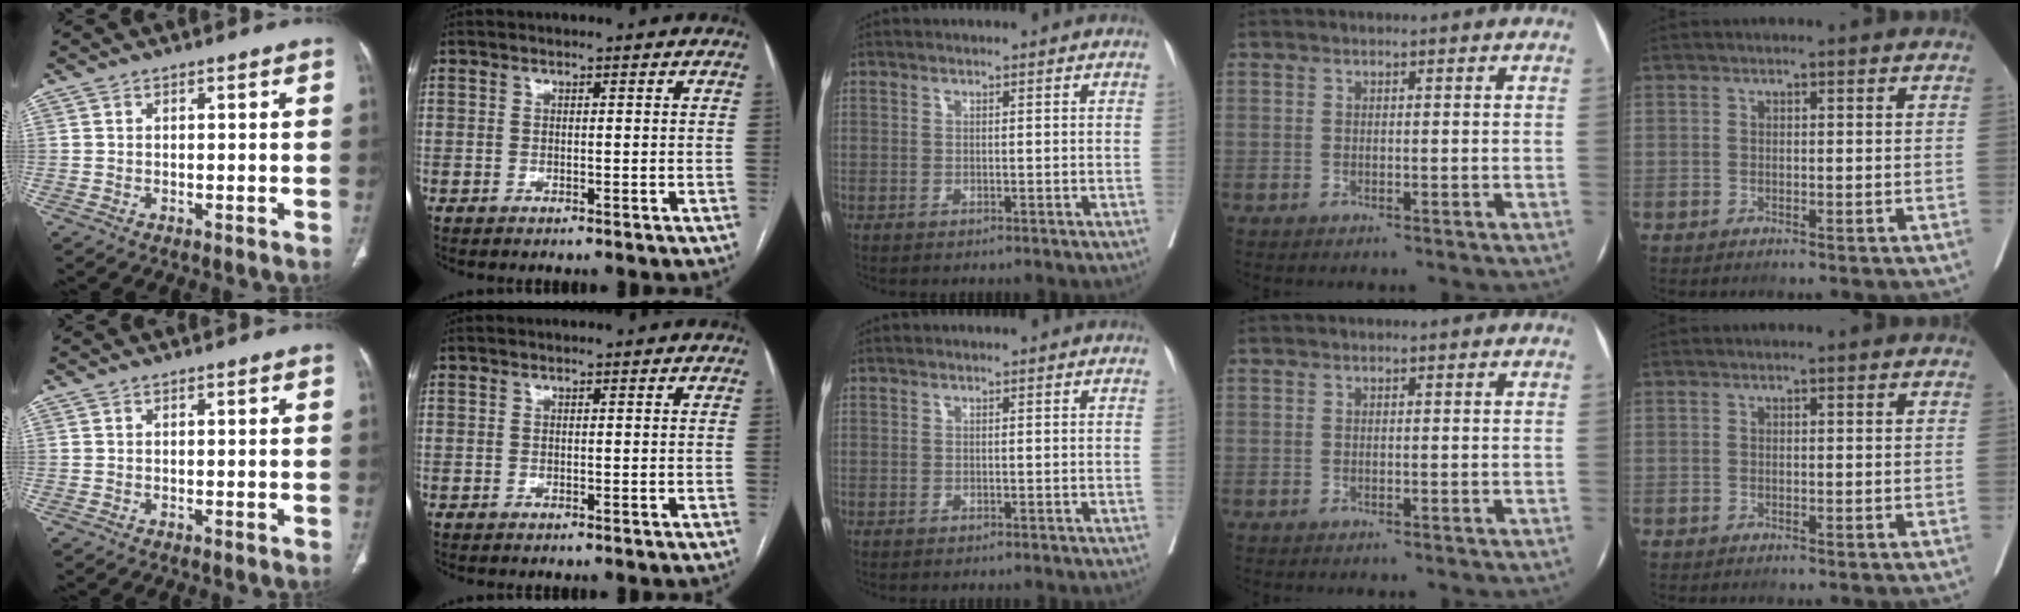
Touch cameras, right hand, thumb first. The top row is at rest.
{}